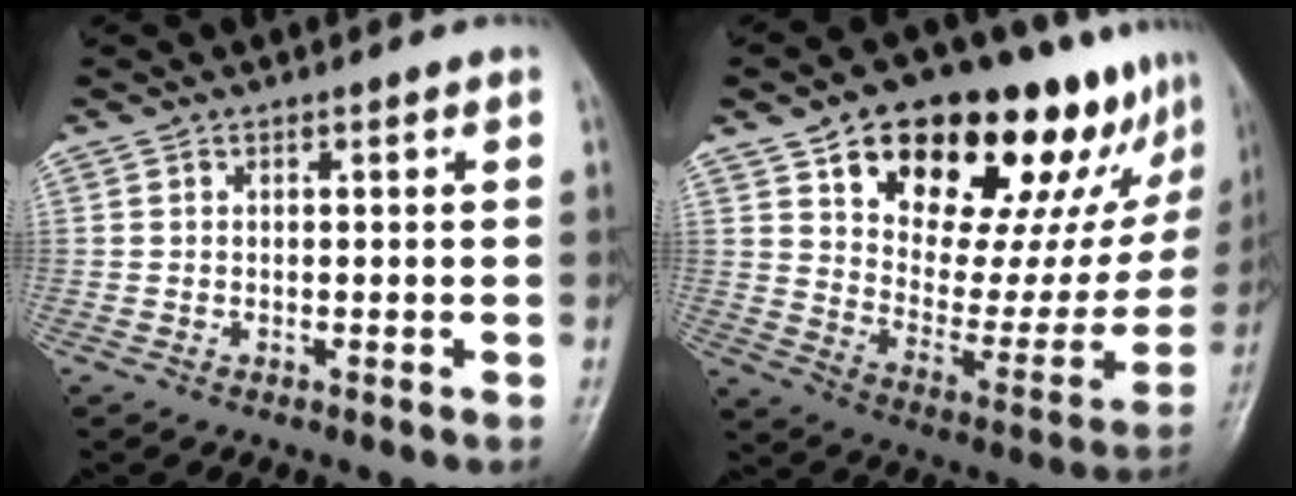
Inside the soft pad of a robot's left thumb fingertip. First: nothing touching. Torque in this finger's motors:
{"motor_torque": [0.57, 0.72, 1.22, -1.57, 0.12]}